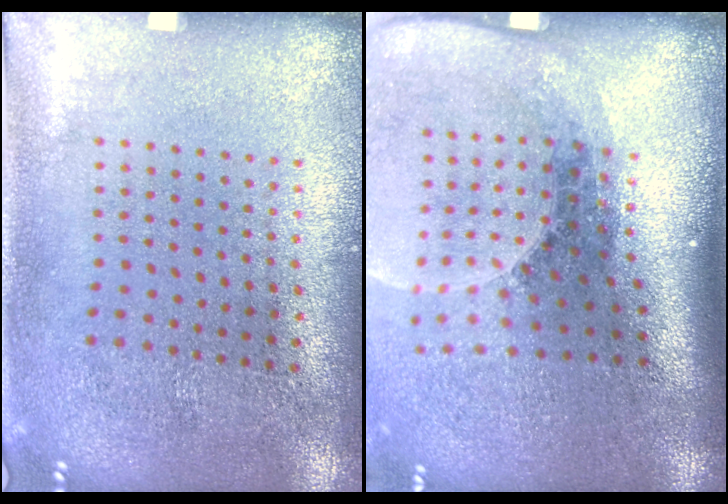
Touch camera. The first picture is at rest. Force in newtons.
{"total": 2.7, "press": 1.9, "slide": 2.0}